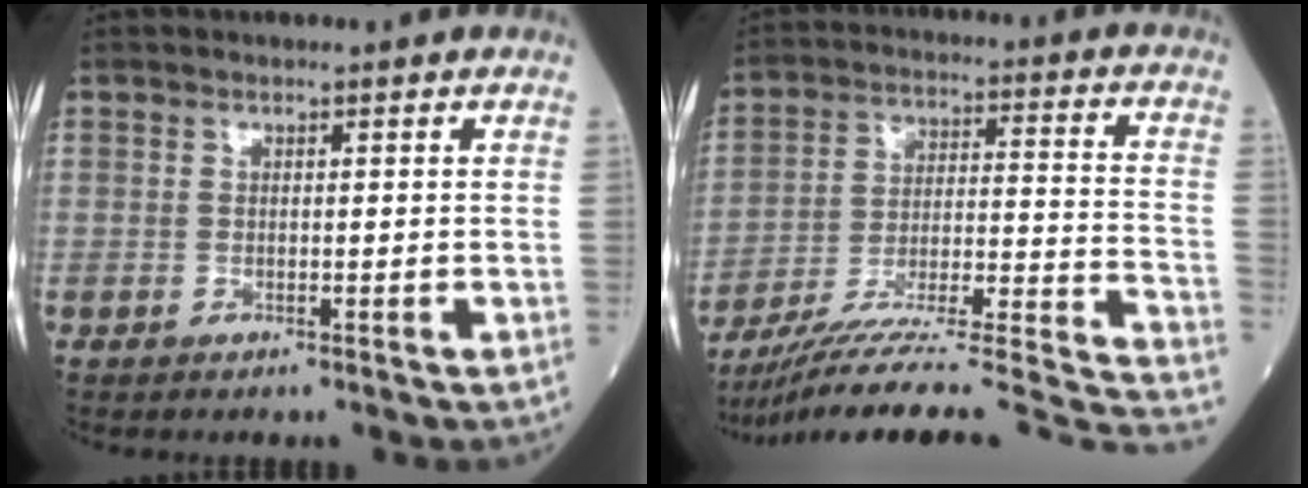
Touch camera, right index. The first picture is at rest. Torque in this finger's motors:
{"motor_torque": [0.21, -1.36, 0.58, 0.17]}